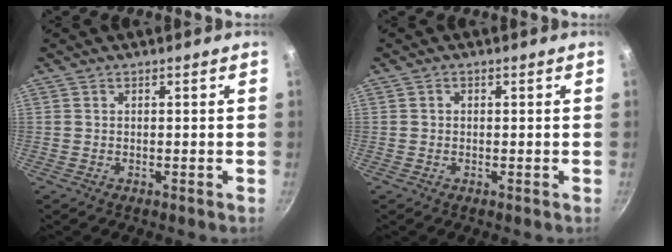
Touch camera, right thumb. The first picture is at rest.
{"total": 0.7, "force": [0.0, 0.6, 0.3], "torque": [-0.004, 0.004, 0.000]}